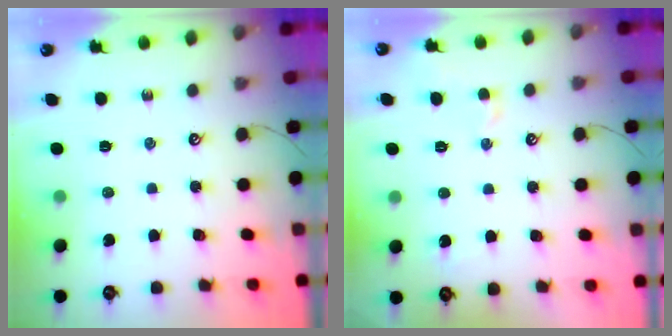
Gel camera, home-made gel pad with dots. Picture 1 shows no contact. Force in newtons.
{"total": 1.5, "press": 1.4, "slide": 0.3}